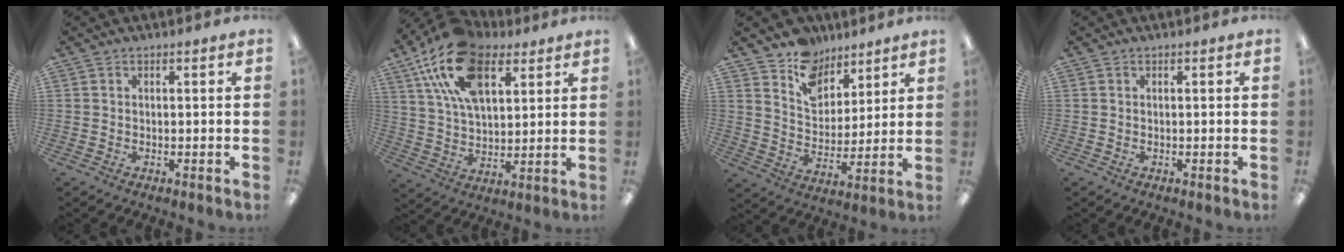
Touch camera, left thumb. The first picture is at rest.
{"total": 19.6, "force": [10.4, 10.6, 12.8], "torque": [-0.249, -0.026, 0.185]}
{"total": 11.6, "force": [8.7, 7.2, 2.7], "torque": [-0.056, -0.053, 0.169]}
{"total": 0.0}